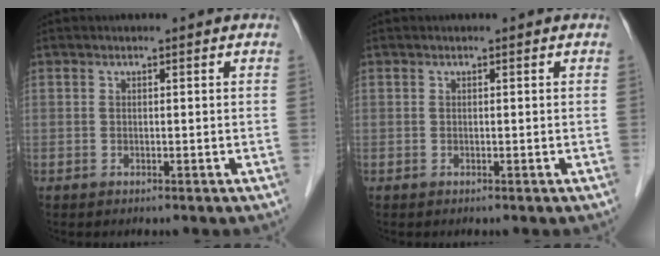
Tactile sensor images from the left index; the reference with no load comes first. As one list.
[{"total": 0.0}]